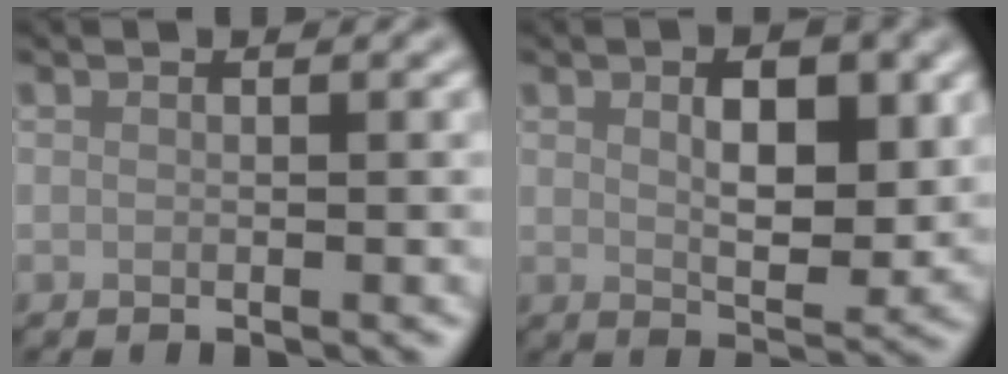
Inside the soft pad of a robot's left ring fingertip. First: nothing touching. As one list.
[{"total": 5.6, "force": [1.3, 2.7, 4.8], "torque": [-0.070, -0.004, 0.024]}]